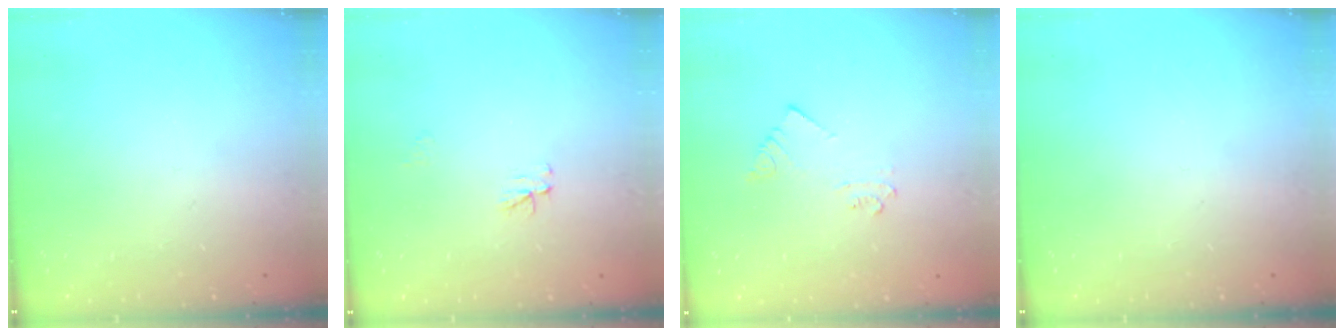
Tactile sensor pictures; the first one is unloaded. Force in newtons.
{"total": 3.0, "press": 3.0, "slide": 0.4}
{"total": 2.5, "press": 2.5, "slide": 0.2}
{"total": 0.0}